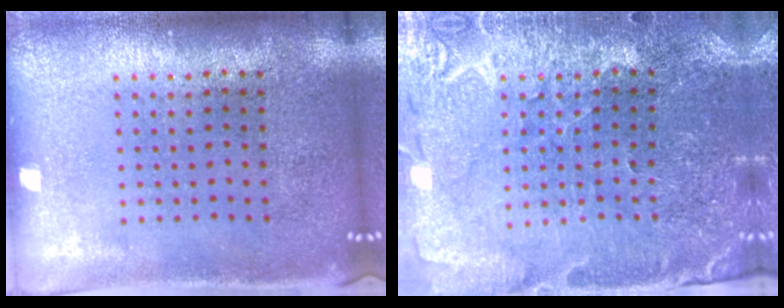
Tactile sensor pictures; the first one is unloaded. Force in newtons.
{"total": 1.3, "press": 1.2, "slide": 0.2}